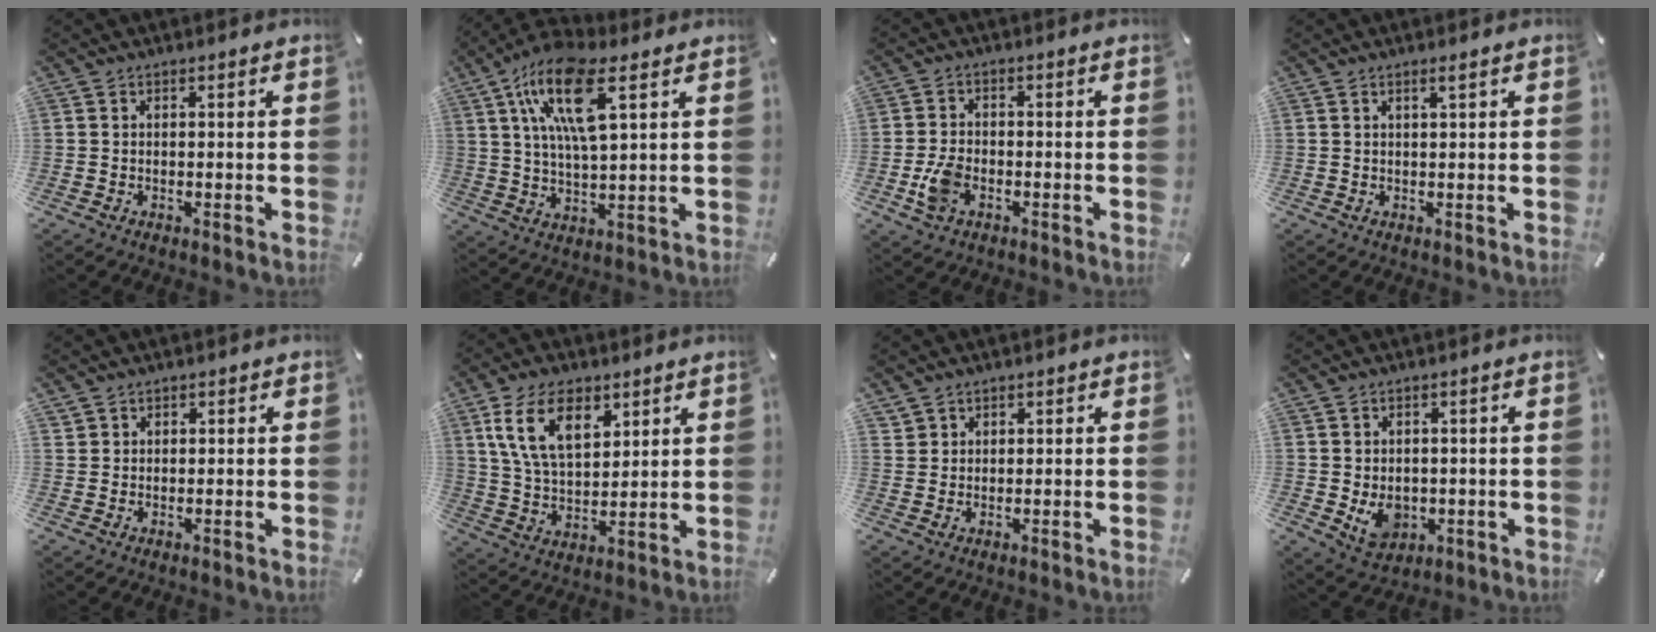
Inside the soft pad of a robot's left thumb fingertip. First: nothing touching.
{"total": 15.4, "force": [7.5, 5.0, 12.5], "torque": [-0.261, -0.014, 0.127]}
{"total": 5.9, "force": [-1.9, 3.9, 3.9], "torque": [-0.097, 0.002, -0.040]}
{"total": 1.4, "force": [0.7, 0.1, 1.2], "torque": [-0.024, -0.001, 0.012]}
{"total": 2.0, "force": [1.3, 1.6, 0.0], "torque": [0.007, -0.002, 0.023]}
{"total": 13.7, "force": [7.0, 7.8, 8.8], "torque": [-0.197, -0.008, 0.126]}
{"total": 2.9, "force": [1.8, 2.2, -0.2], "torque": [0.005, -0.006, 0.034]}
{"total": 6.3, "force": [-0.4, 5.4, 3.3], "torque": [-0.047, 0.000, -0.002]}